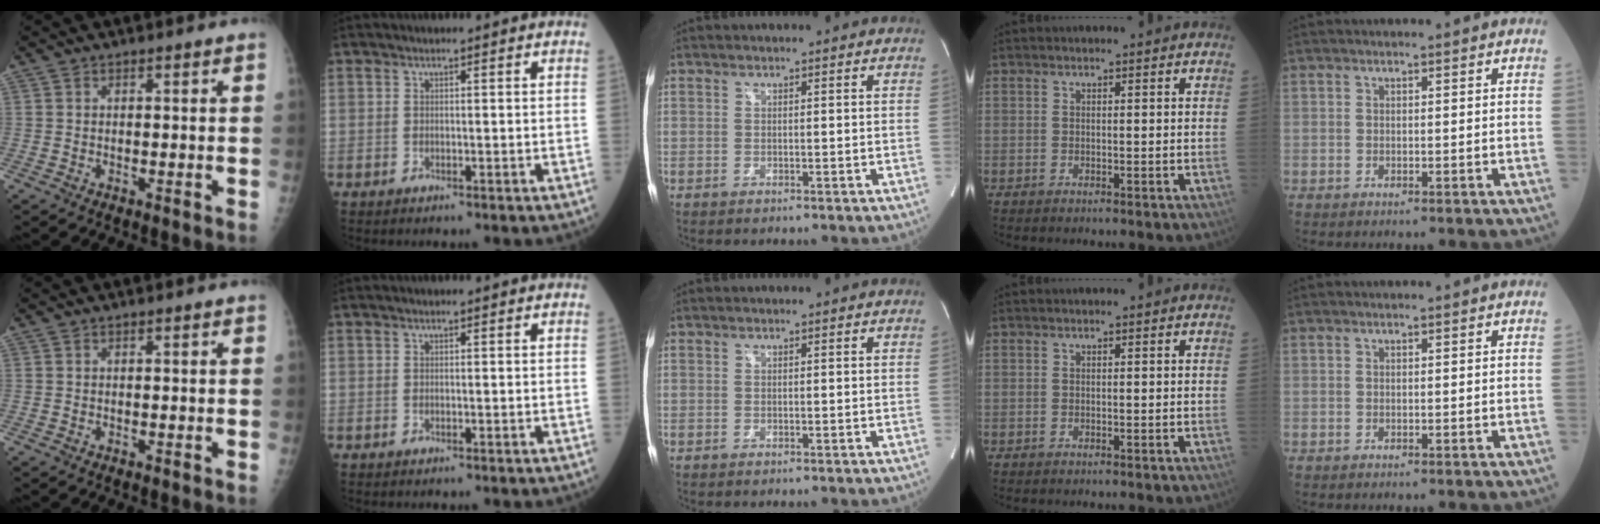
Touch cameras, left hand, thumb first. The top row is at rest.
{}